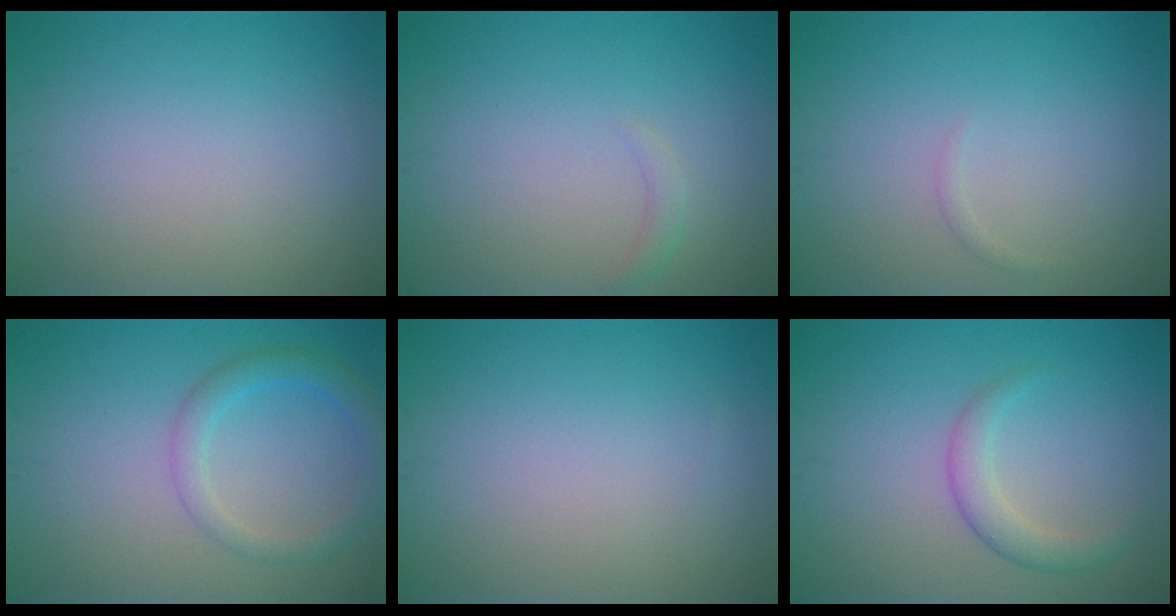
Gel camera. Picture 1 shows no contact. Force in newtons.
{"total": 0.9, "press": 0.9, "slide": 0.2}
{"total": 0.5, "press": 0.5, "slide": 0.0}
{"total": 2.8, "press": 2.8, "slide": 0.2}
{"total": 0.0}
{"total": 2.3, "press": 2.3, "slide": 0.1}